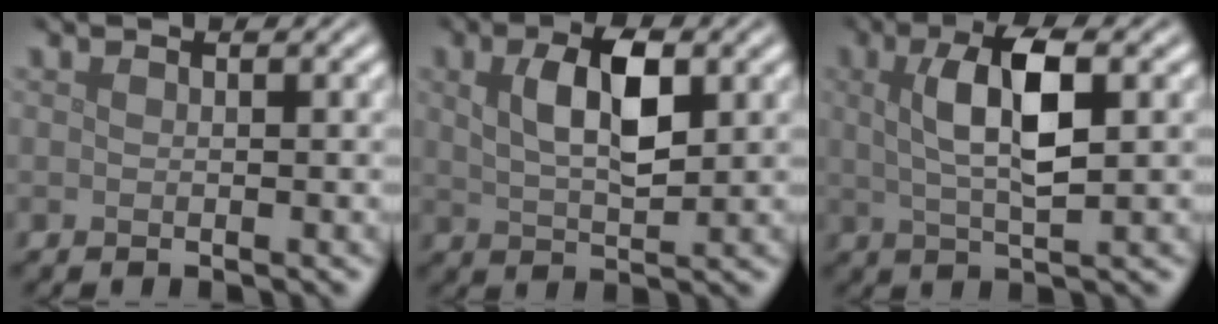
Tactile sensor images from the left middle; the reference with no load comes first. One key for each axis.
{"total": 4.9, "fx": 1.5, "fy": 2.0, "fz": 4.3, "tx": -0.084, "ty": 0.005, "tz": 0.027}
{"total": 6.1, "fx": 1.4, "fy": 1.9, "fz": 5.6, "tx": -0.100, "ty": 0.007, "tz": 0.023}